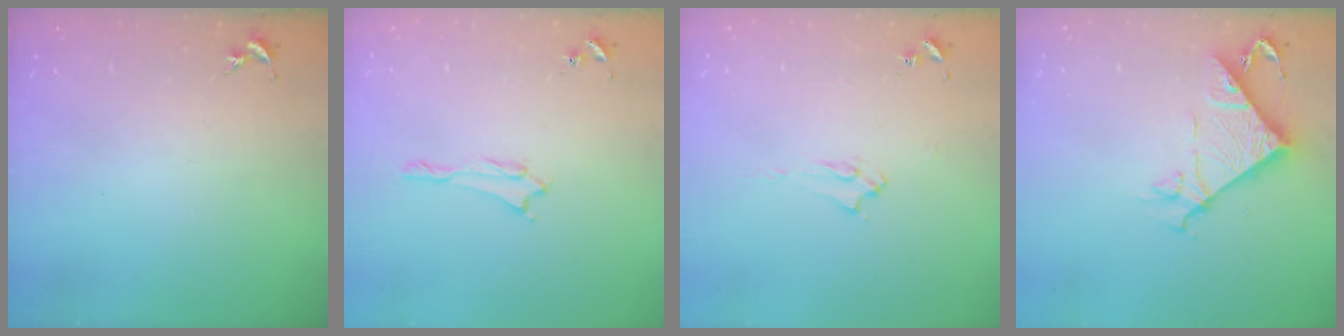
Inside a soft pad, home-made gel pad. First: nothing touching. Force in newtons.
{"total": 1.3, "press": 1.3, "slide": 0.1}
{"total": 1.9, "press": 1.9, "slide": 0.3}
{"total": 7.6, "press": 7.6, "slide": 0.6}